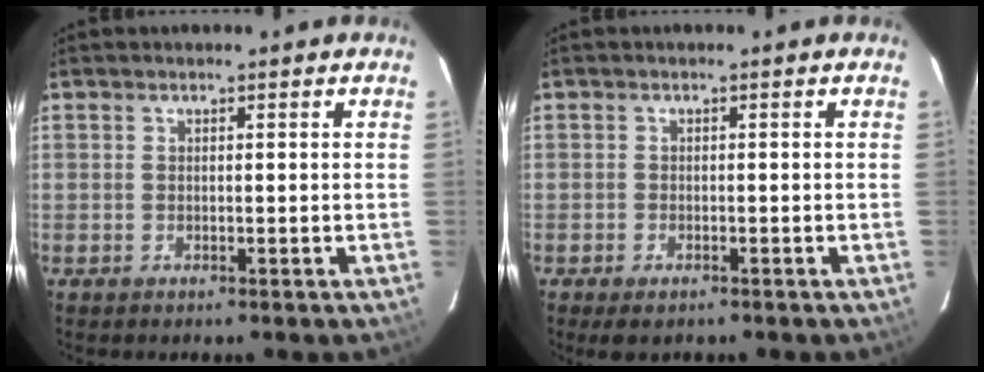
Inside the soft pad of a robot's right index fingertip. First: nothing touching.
{"total": 2.5, "force": [-1.7, 1.3, 1.3], "torque": [-0.029, -0.007, -0.029]}